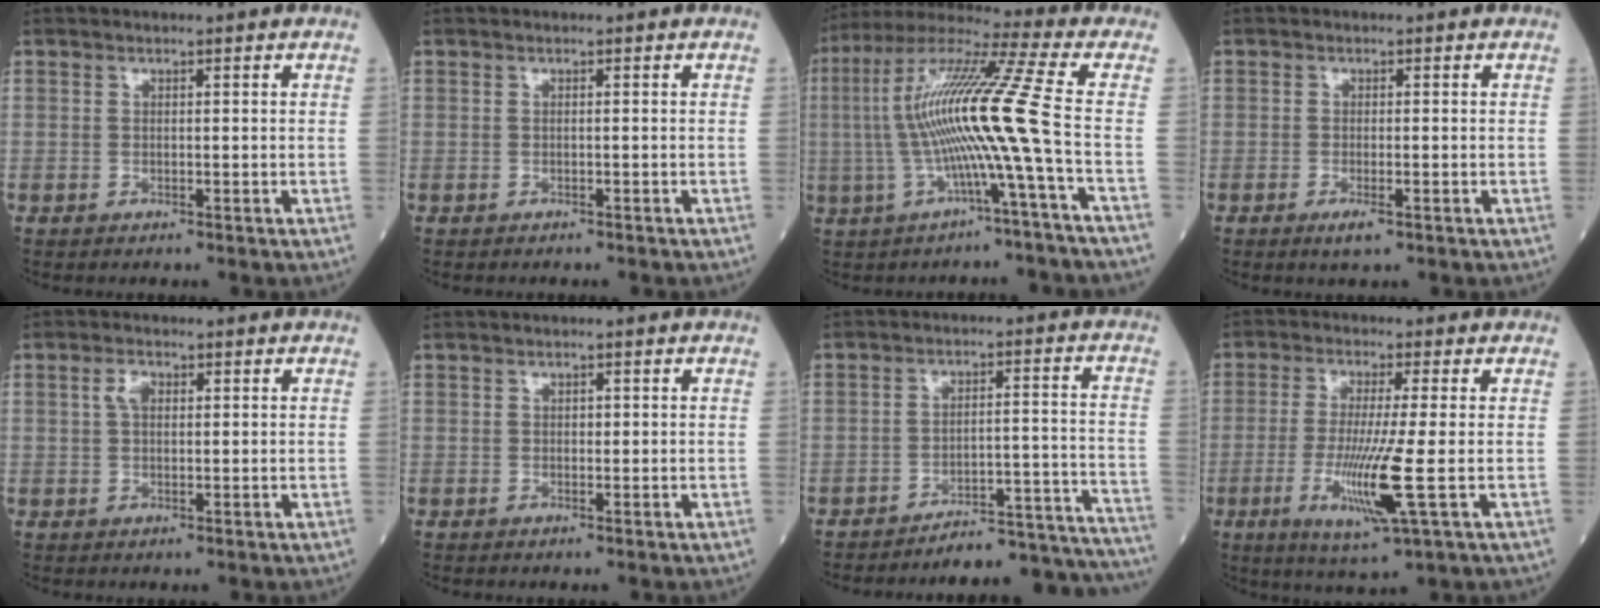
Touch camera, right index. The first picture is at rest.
{"total": 0.7, "force": [-0.6, 0.1, 0.3], "torque": [-0.011, -0.002, -0.008]}
{"total": 14.6, "force": [-1.8, -2.1, 14.3], "torque": [-0.283, 0.019, -0.042]}
{"total": 2.1, "force": [-1.1, 0.3, 1.8], "torque": [-0.032, -0.005, -0.018]}
{"total": 2.4, "force": [0.8, 1.2, 1.9], "torque": [-0.041, 0.008, 0.015]}
{"total": 0.5, "force": [0.1, 0.4, 0.3], "torque": [-0.006, 0.000, 0.002]}
{"total": 16.4, "force": [-16.3, 0.8, 2.1], "torque": [0.013, 0.042, -0.205]}
{"total": 9.7, "force": [-2.2, -0.6, 9.4], "torque": [-0.192, -0.028, -0.043]}